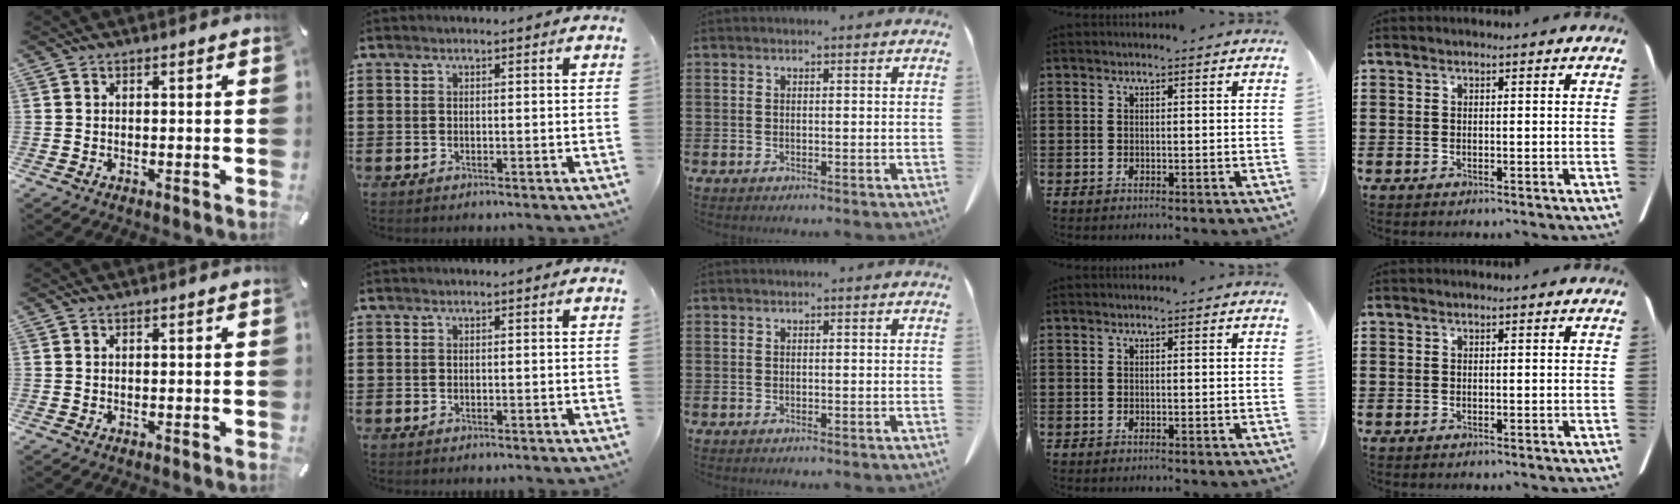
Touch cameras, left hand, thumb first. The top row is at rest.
{}